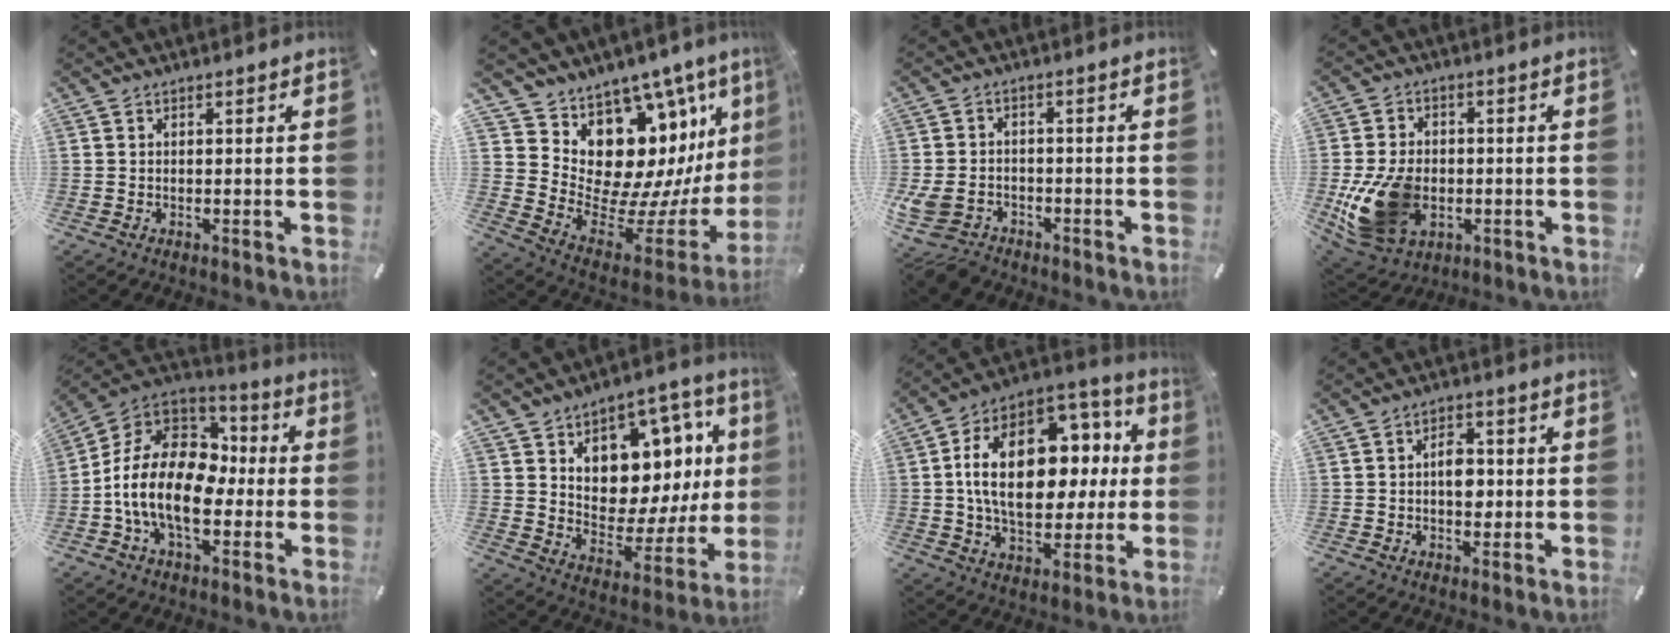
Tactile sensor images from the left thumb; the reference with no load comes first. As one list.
[{"total": 16.9, "force": [7.5, 12.2, 9.0], "torque": [-0.110, -0.113, 0.167]}, {"total": 8.1, "force": [-4.2, 5.6, 4.1], "torque": [-0.099, 0.013, -0.077]}, {"total": 16.3, "force": [-3.2, 12.1, 10.5], "torque": [-0.214, 0.011, -0.052]}, {"total": 17.1, "force": [-4.5, 11.4, 12.0], "torque": [-0.254, 0.019, -0.080]}, {"total": 12.9, "force": [5.1, 9.1, 7.6], "torque": [-0.087, -0.061, 0.086]}, {"total": 23.1, "force": [3.4, 15.0, 17.2], "torque": [-0.307, 0.001, 0.065]}, {"total": 5.8, "force": [-0.2, 3.8, 4.4], "torque": [-0.052, -0.002, -0.011]}]